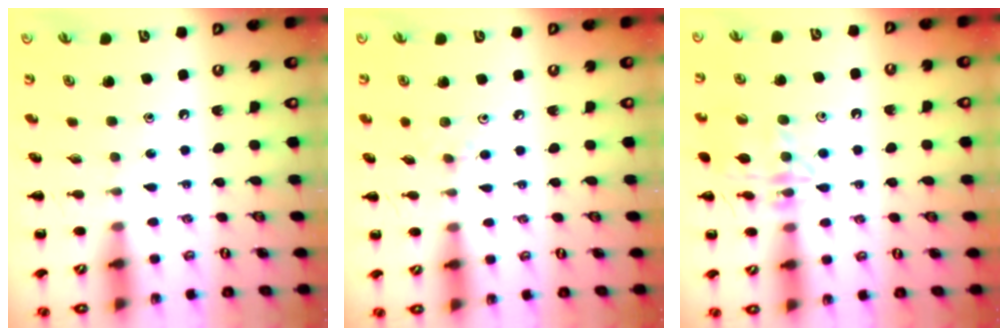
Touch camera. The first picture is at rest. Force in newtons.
{"total": 4.8, "press": 4.5, "slide": 1.8}
{"total": 13.7, "press": 13.6, "slide": 1.1}